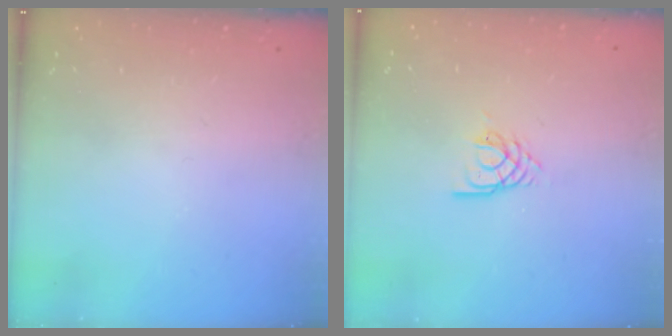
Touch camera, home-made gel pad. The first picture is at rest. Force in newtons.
{"total": 2.9, "press": 2.8, "slide": 0.4}